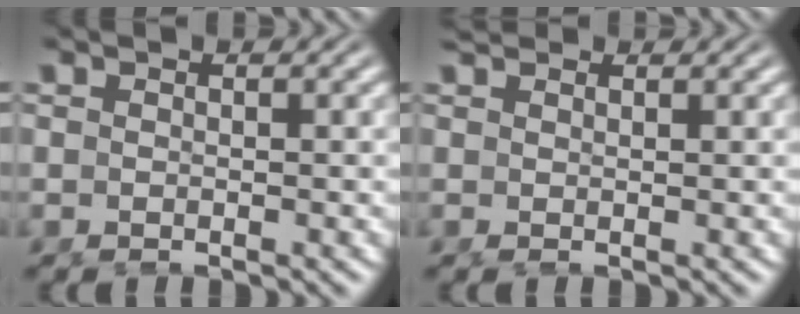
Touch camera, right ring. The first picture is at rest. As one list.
[{"total": 1.1, "force": [1.0, -0.5, -0.1], "torque": [0.005, 0.001, 0.022]}]